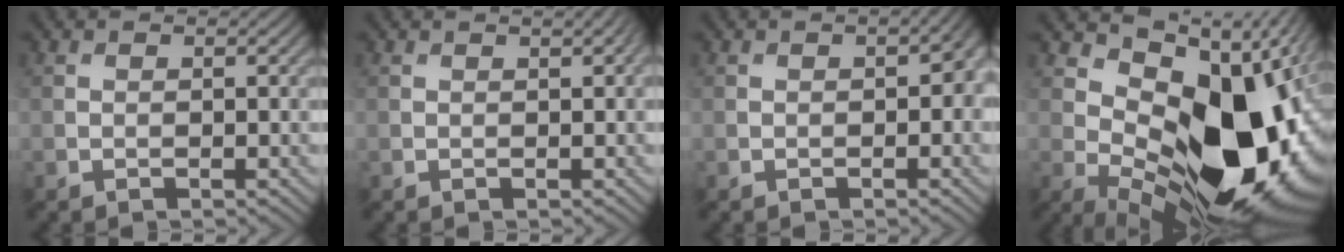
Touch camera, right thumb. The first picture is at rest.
{"total": 1.2, "force": [0.7, 0.1, 1.0], "torque": [-0.017, 0.002, 0.007]}
{"total": 2.8, "force": [-0.2, 1.6, 2.3], "torque": [-0.030, -0.004, -0.004]}
{"total": 18.8, "force": [1.4, 10.9, 15.3], "torque": [-0.213, -0.019, 0.038]}